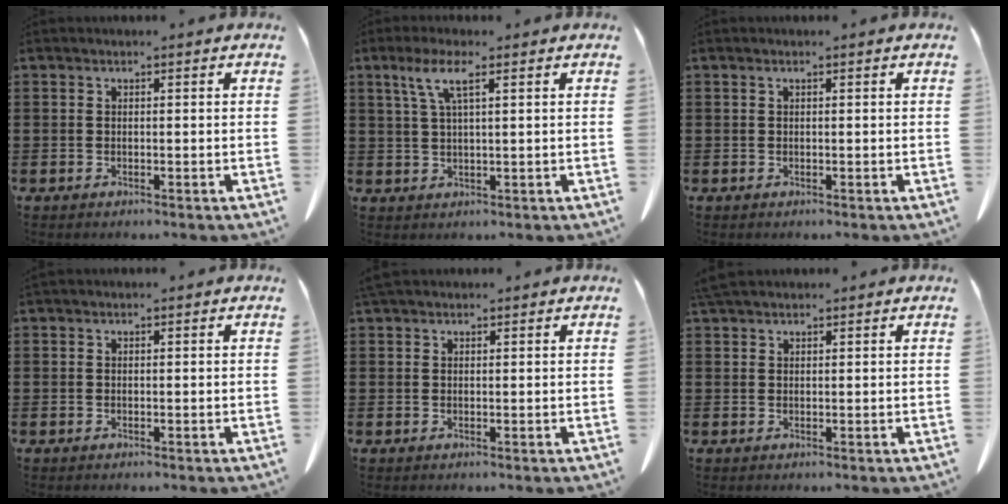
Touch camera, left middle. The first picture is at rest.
{"total": 4.8, "force": [2.3, 0.9, 4.1], "torque": [-0.089, 0.007, 0.038]}
{"total": 0.0}
{"total": 0.0}
{"total": 1.4, "force": [1.2, 0.5, 0.4], "torque": [-0.013, 0.003, 0.024]}
{"total": 2.2, "force": [1.9, 0.6, 0.9], "torque": [-0.025, 0.005, 0.038]}